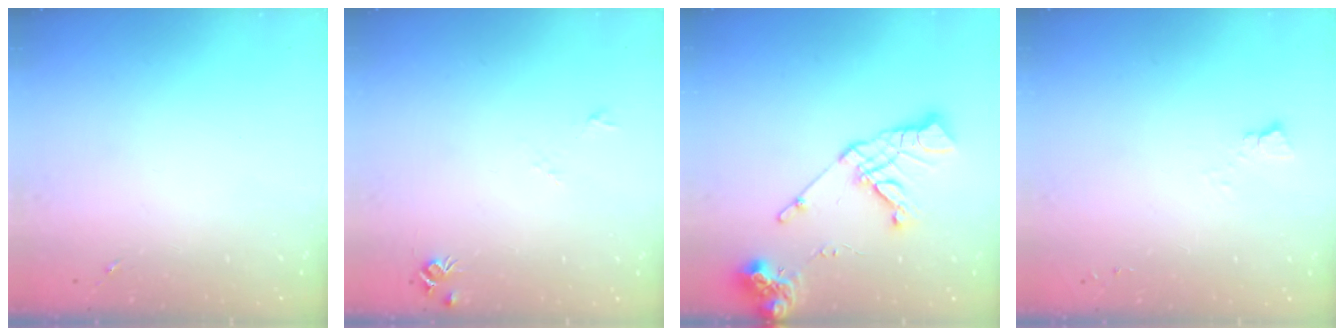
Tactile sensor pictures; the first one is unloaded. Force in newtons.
{"total": 5.5, "press": 5.5, "slide": 0.7}
{"total": 14.4, "press": 14.3, "slide": 1.9}
{"total": 2.8, "press": 2.7, "slide": 0.3}